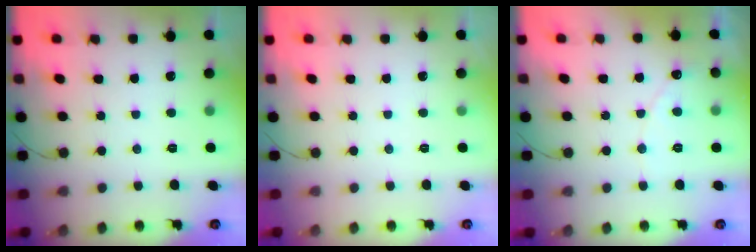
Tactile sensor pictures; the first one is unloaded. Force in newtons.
{"total": 0.0}
{"total": 3.8, "press": 3.8, "slide": 0.2}